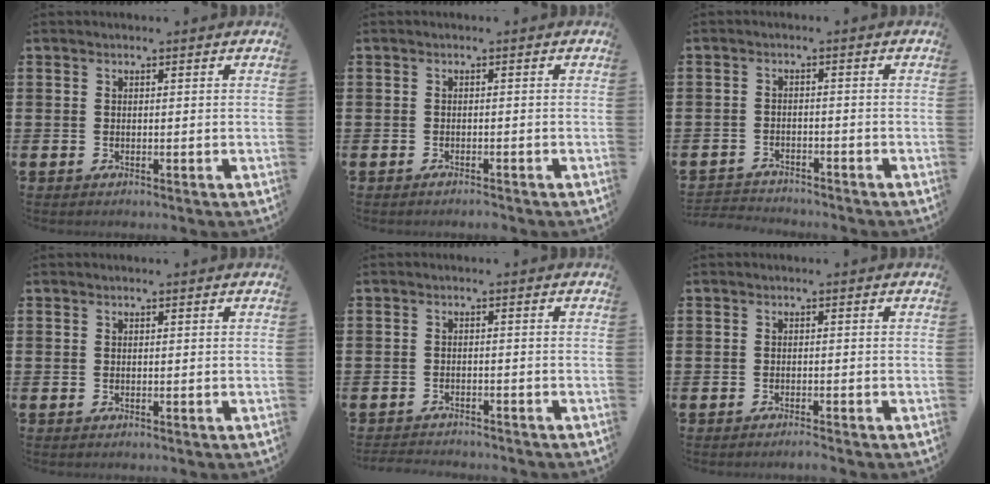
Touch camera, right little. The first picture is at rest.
{"total": 0.8, "force": [-0.7, 0.1, 0.4], "torque": [-0.009, -0.003, -0.013]}
{"total": 2.2, "force": [-2.2, 0.2, -0.3], "torque": [-0.002, 0.001, -0.049]}
{"total": 0.0}
{"total": 1.7, "force": [-1.7, 0.0, -0.1], "torque": [-0.003, 0.002, -0.037]}
{"total": 0.8, "force": [-0.7, -0.1, 0.3], "torque": [-0.006, -0.004, -0.015]}